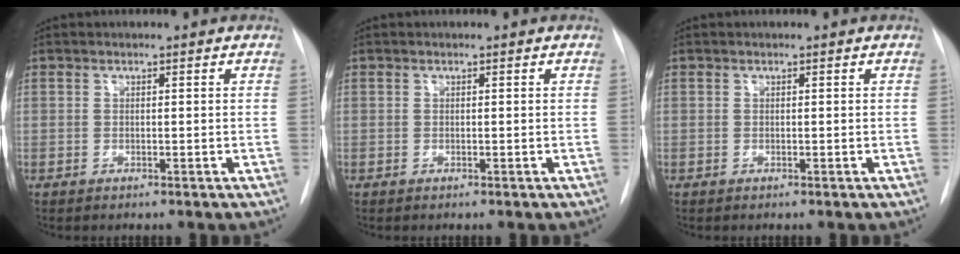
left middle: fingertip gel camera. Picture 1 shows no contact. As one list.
[{"total": 0.0}, {"total": 0.0}]